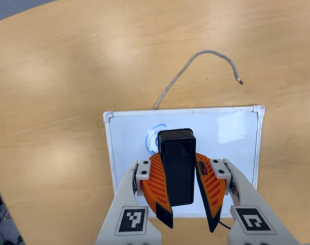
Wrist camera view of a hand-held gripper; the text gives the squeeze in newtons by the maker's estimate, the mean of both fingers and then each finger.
{"total": 12.1, "left": 11.5, "right": 12.6}